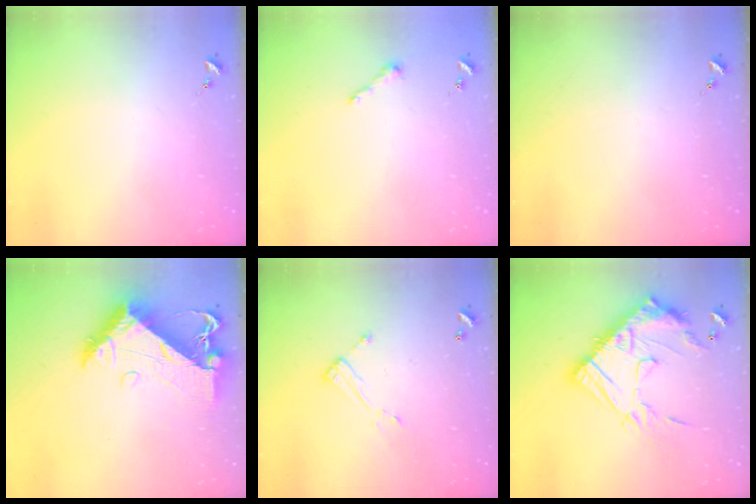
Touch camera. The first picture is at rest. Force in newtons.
{"total": 4.3, "press": 4.3, "slide": 0.5}
{"total": 0.0}
{"total": 13.2, "press": 13.2, "slide": 1.4}
{"total": 6.6, "press": 6.6, "slide": 0.2}
{"total": 21.0, "press": 21.0, "slide": 1.6}